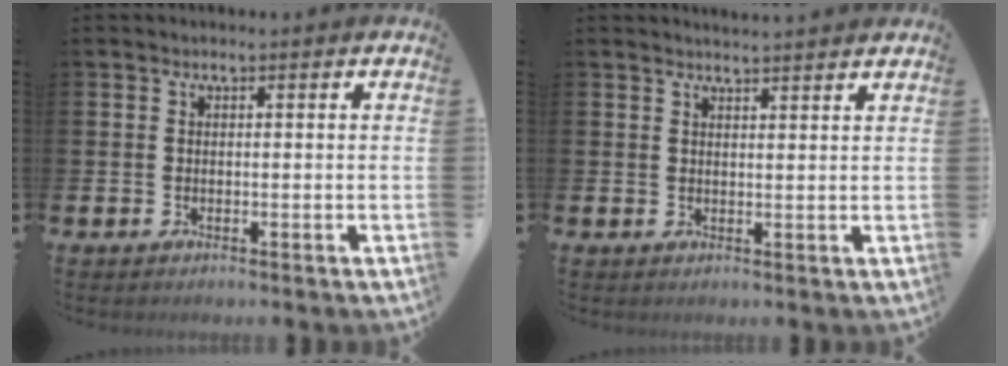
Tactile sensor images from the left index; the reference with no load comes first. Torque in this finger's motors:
{"motor_torque": [-0.10, -0.16, 0.06, 0.01]}